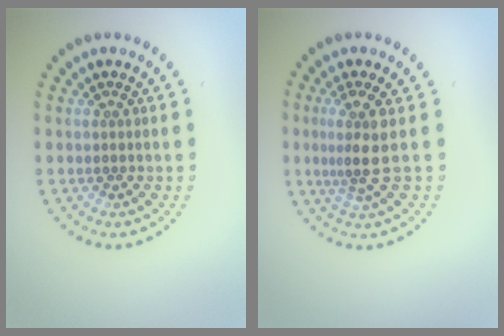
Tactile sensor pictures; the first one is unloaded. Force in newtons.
{"total": 3.1, "press": 2.3, "slide": 2.1}